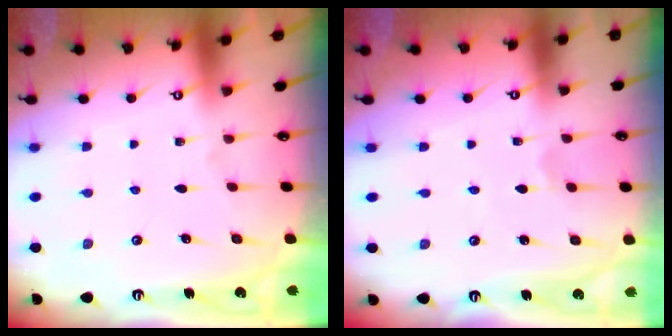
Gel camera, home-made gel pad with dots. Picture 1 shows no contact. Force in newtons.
{"total": 0.7, "press": 0.7, "slide": 0.1}